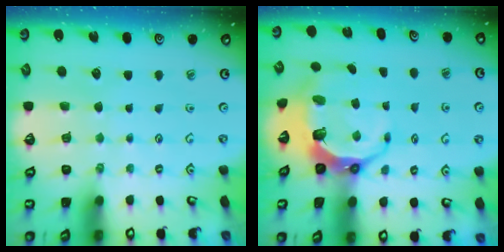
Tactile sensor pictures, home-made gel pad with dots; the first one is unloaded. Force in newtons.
{"total": 10.7, "press": 9.4, "slide": 5.1}